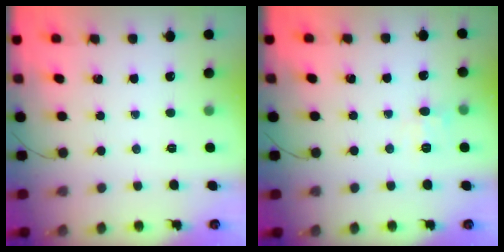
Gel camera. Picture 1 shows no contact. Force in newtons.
{"total": 7.1, "press": 6.9, "slide": 1.7}